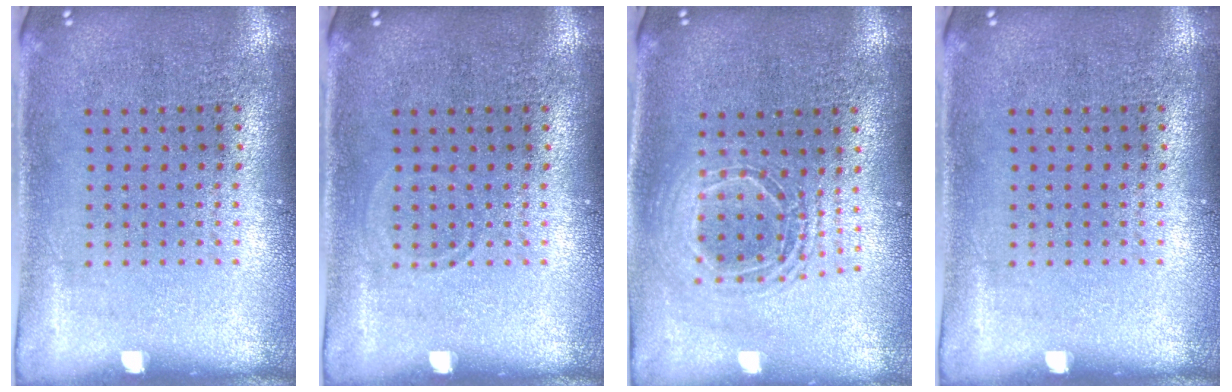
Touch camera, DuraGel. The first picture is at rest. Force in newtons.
{"total": 0.6, "press": 0.5, "slide": 0.2}
{"total": 1.5, "press": 1.3, "slide": 0.7}
{"total": 0.0}